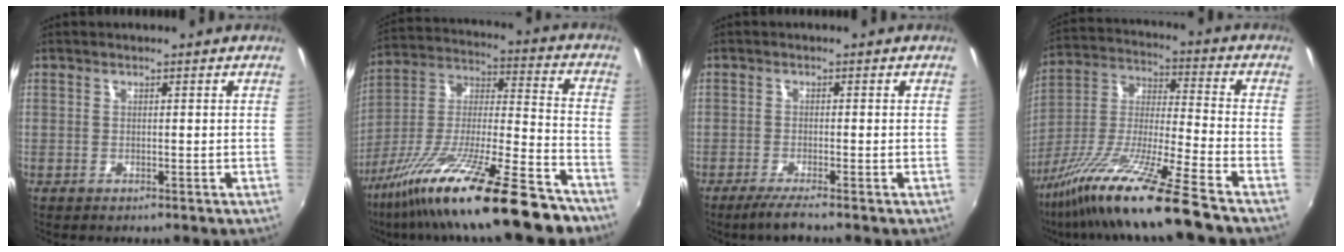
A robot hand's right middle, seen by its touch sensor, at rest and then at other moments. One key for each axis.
{"total": 24.3, "fx": -17.4, "fy": 3.0, "fz": 16.7, "tx": -0.288, "ty": -0.034, "tz": -0.288}
{"total": 3.5, "fx": -2.7, "fy": -0.5, "fz": 2.2, "tx": -0.056, "ty": -0.013, "tz": -0.052}
{"total": 18.6, "fx": -13.7, "fy": -0.7, "fz": 12.6, "tx": -0.247, "ty": -0.030, "tz": -0.252}